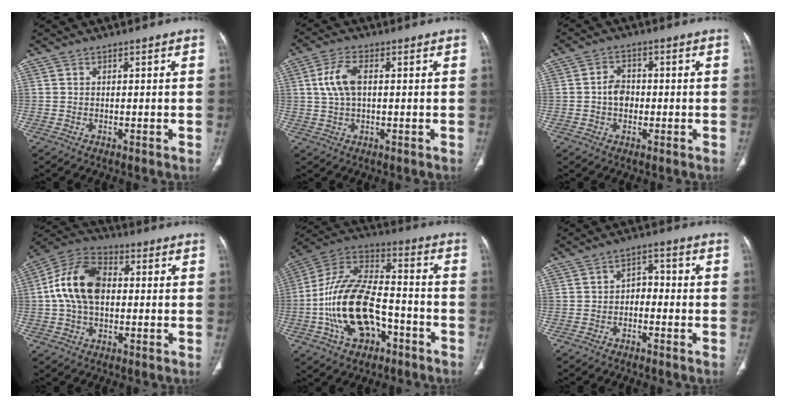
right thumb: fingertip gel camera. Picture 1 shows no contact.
{"total": 6.4, "force": [1.0, 3.2, 5.5], "torque": [-0.125, 0.011, 0.020]}
{"total": 4.4, "force": [-0.6, 3.4, 2.7], "torque": [-0.035, 0.012, -0.016]}
{"total": 13.7, "force": [0.8, 8.9, 10.4], "torque": [-0.192, 0.028, 0.006]}
{"total": 20.6, "force": [-6.2, 12.0, 15.6], "torque": [-0.284, 0.050, -0.106]}
{"total": 3.8, "force": [-1.2, 2.6, 2.4], "torque": [-0.023, 0.028, -0.030]}